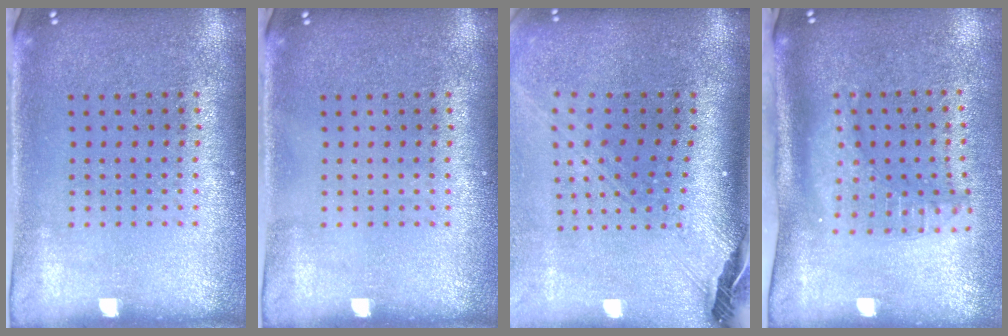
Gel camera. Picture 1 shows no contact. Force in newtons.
{"total": 0.0}
{"total": 2.9, "press": 2.0, "slide": 2.0}
{"total": 2.1, "press": 1.6, "slide": 1.5}